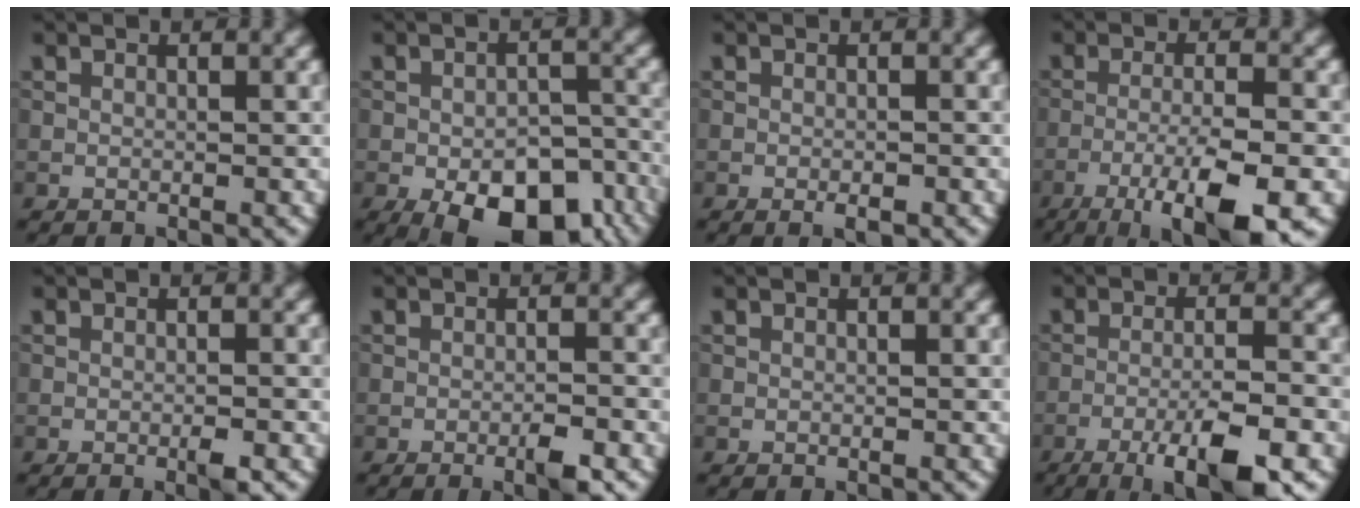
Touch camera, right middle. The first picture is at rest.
{"total": 11.4, "force": [-6.2, 5.4, 7.9], "torque": [-0.121, -0.024, -0.078]}
{"total": 1.2, "force": [-0.6, 0.4, 1.0], "torque": [-0.014, -0.003, -0.009]}
{"total": 9.2, "force": [-5.2, 1.9, 7.3], "torque": [-0.119, -0.003, -0.090]}
{"total": 1.1, "force": [-0.5, 0.1, 1.0], "torque": [-0.015, -0.003, -0.010]}
{"total": 2.3, "force": [-1.3, 0.3, 1.9], "torque": [-0.031, 0.000, -0.023]}
{"total": 0.0}
{"total": 8.1, "force": [-4.7, 1.6, 6.4], "torque": [-0.100, -0.001, -0.077]}